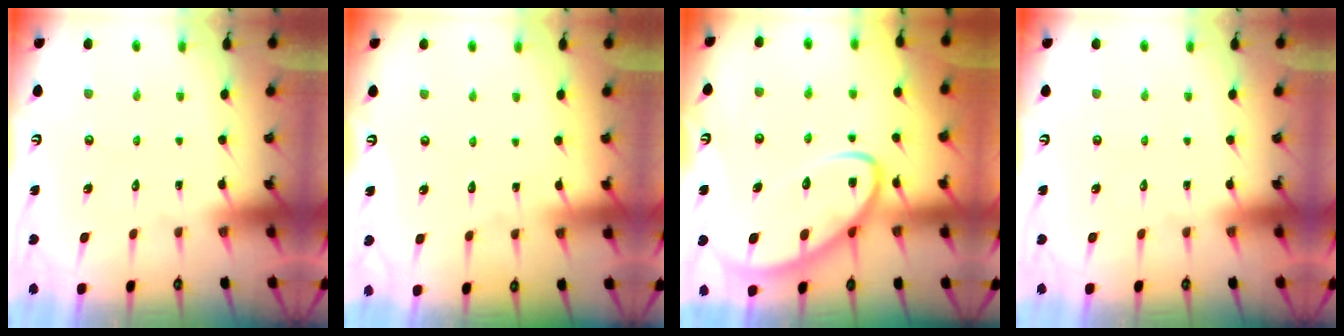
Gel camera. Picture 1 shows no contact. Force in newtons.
{"total": 1.0, "press": 1.0, "slide": 0.2}
{"total": 9.2, "press": 9.1, "slide": 1.1}
{"total": 0.0}